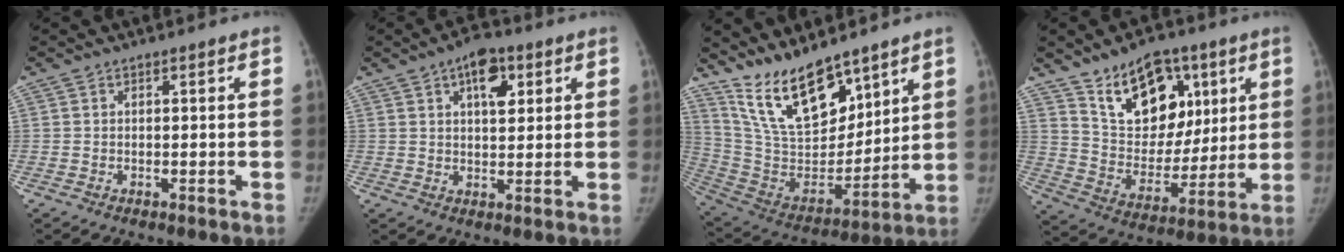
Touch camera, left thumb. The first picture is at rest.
{"total": 7.5, "force": [3.3, 3.9, 5.5], "torque": [-0.059, -0.009, 0.046]}
{"total": 18.3, "force": [13.5, 7.5, 9.9], "torque": [-0.130, -0.081, 0.264]}
{"total": 18.2, "force": [9.6, 11.5, 10.3], "torque": [-0.112, -0.047, 0.173]}